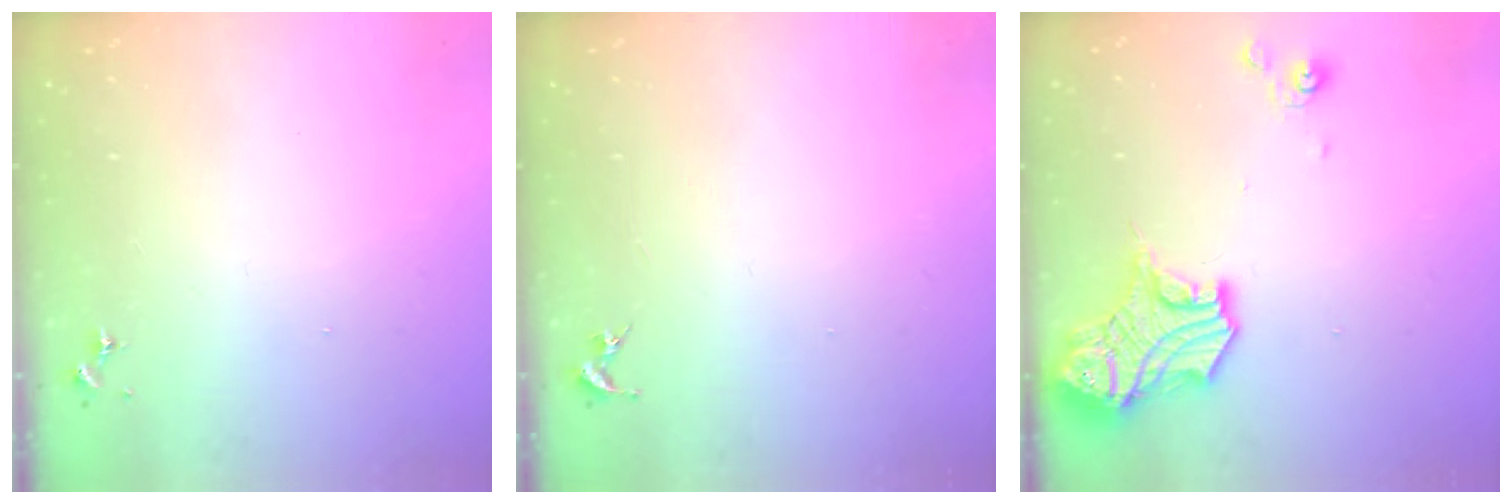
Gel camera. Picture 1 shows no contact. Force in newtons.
{"total": 0.0}
{"total": 17.0, "press": 16.9, "slide": 1.4}